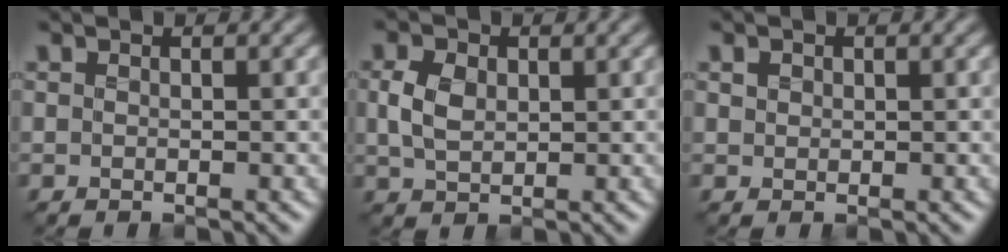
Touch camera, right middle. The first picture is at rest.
{"total": 2.7, "force": [0.3, 1.9, 1.8], "torque": [-0.048, 0.000, 0.007]}
{"total": 0.7, "force": [0.2, 0.6, 0.2], "torque": [-0.006, -0.001, 0.006]}